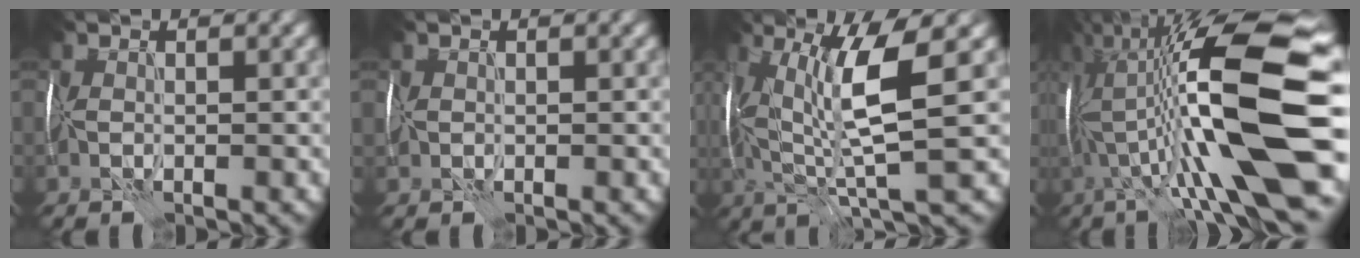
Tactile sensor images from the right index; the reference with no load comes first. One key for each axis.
{"total": 0.9, "fx": 0.0, "fy": 0.9, "fz": 0.0, "tx": 0.003, "ty": 0.001, "tz": -0.002}
{"total": 7.7, "fx": 1.6, "fy": 1.0, "fz": 7.5, "tx": -0.152, "ty": 0.005, "tz": 0.032}
{"total": 17.4, "fx": -0.7, "fy": 3.5, "fz": 17.0, "tx": -0.305, "ty": 0.027, "tz": -0.015}